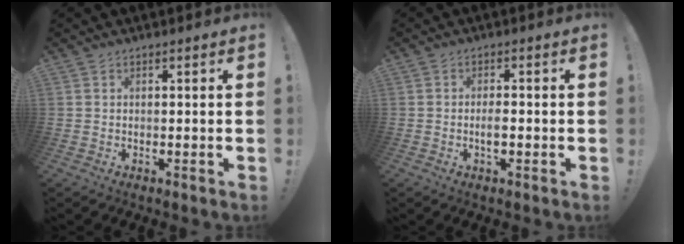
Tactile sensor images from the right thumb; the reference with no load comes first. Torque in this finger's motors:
{"motor_torque": [0.03, -0.02, 0.42, -0.25, 0.00]}